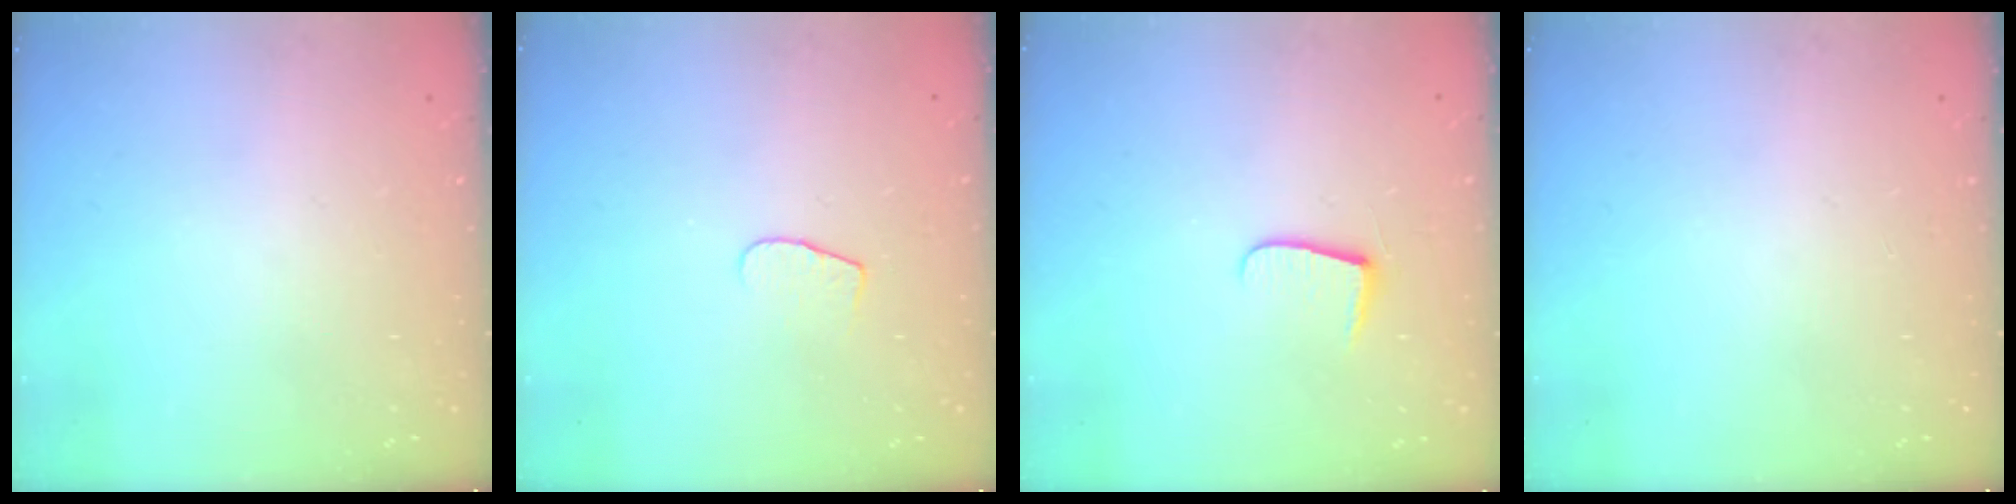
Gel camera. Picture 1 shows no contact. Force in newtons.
{"total": 5.4, "press": 5.4, "slide": 0.5}
{"total": 6.5, "press": 6.5, "slide": 0.8}
{"total": 0.0}